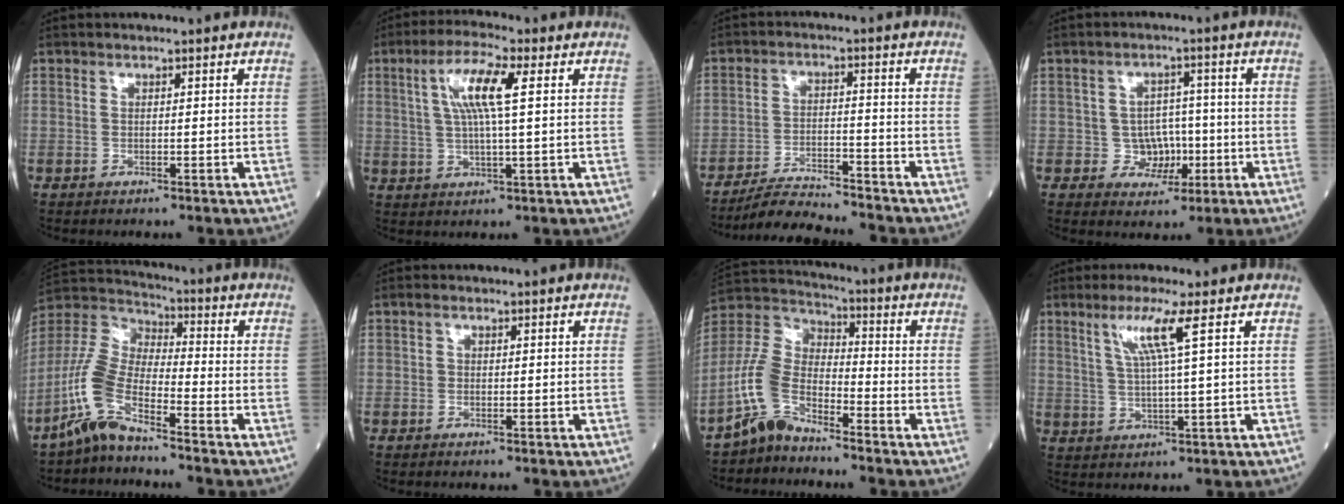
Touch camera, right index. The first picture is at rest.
{"total": 8.0, "force": [2.4, 0.7, 7.6], "torque": [-0.152, 0.010, 0.045]}
{"total": 8.0, "force": [-7.8, -0.2, 1.8], "torque": [-0.028, -0.009, -0.137]}
{"total": 4.6, "force": [-0.9, 4.3, 1.5], "torque": [-0.011, 0.011, -0.006]}
{"total": 9.8, "force": [-6.4, 2.7, 6.8], "torque": [-0.174, 0.000, -0.138]}
{"total": 0.0}
{"total": 8.5, "force": [-6.0, 3.9, 4.7], "torque": [-0.118, 0.012, -0.131]}
{"total": 5.8, "force": [2.6, -1.1, 5.1], "torque": [-0.104, -0.003, 0.055]}